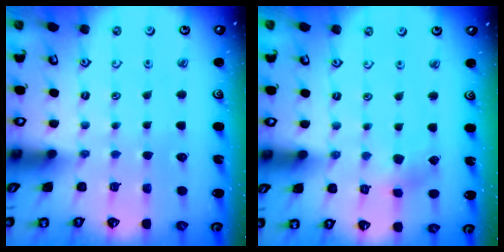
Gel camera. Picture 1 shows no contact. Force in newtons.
{"total": 2.8, "press": 2.7, "slide": 0.8}